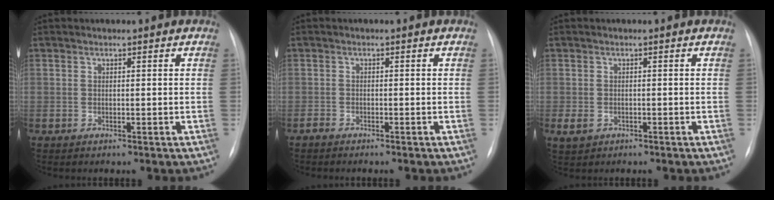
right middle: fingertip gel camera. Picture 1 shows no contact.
{"total": 1.0, "force": [-1.0, 0.2, 0.3], "torque": [-0.008, -0.001, -0.018]}
{"total": 1.9, "force": [-0.8, 1.4, 1.1], "torque": [-0.026, -0.002, -0.006]}